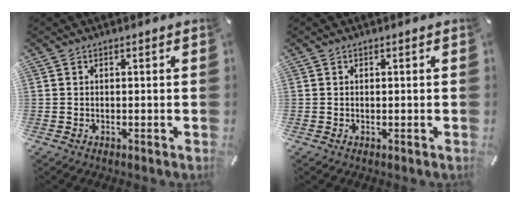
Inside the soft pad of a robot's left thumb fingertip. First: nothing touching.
{"total": 0.0}